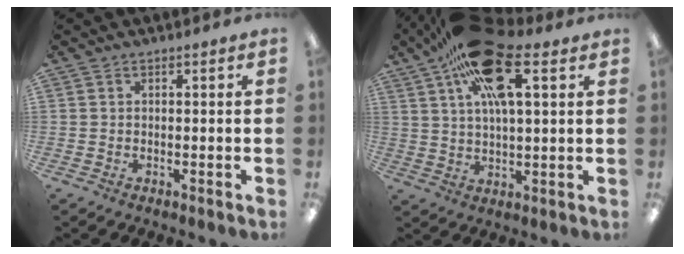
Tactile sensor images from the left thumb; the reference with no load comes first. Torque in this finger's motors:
{"motor_torque": [2.24, -1.19, 2.31, -0.44, 0.62]}